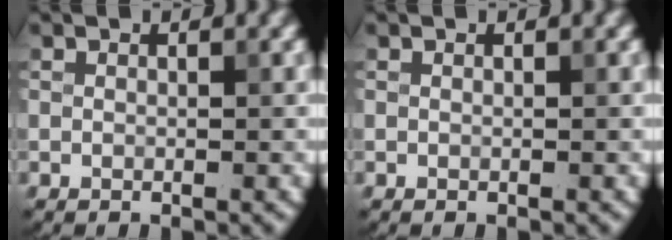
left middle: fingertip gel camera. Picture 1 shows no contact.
{"total": 0.0}